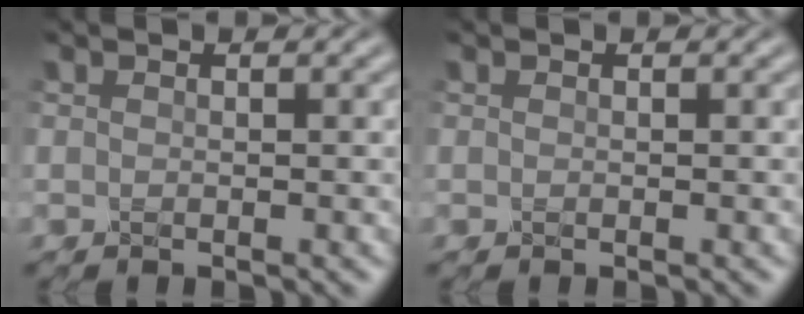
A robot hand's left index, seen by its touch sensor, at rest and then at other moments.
{"total": 0.0}